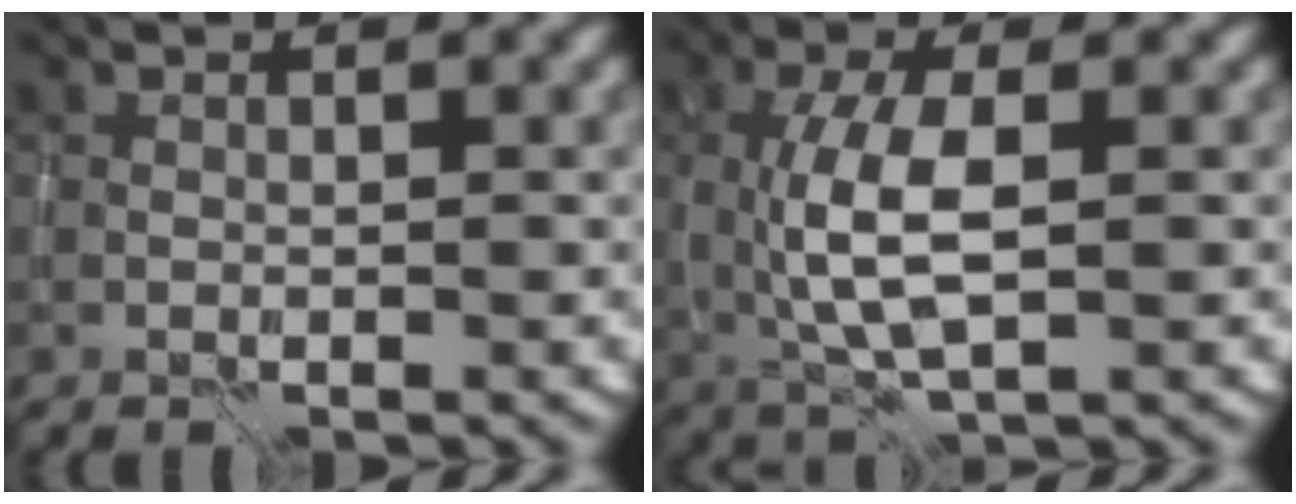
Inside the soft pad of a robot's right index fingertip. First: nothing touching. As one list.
[{"total": 5.7, "force": [0.0, 2.1, 5.3], "torque": [-0.118, -0.002, 0.003]}]